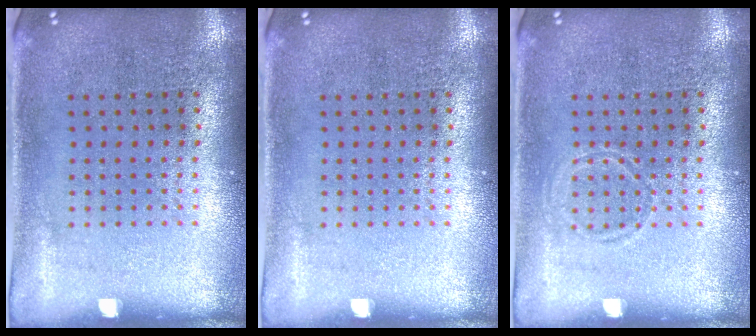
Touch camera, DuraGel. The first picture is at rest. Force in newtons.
{"total": 0.0}
{"total": 0.8, "press": 0.8, "slide": 0.1}